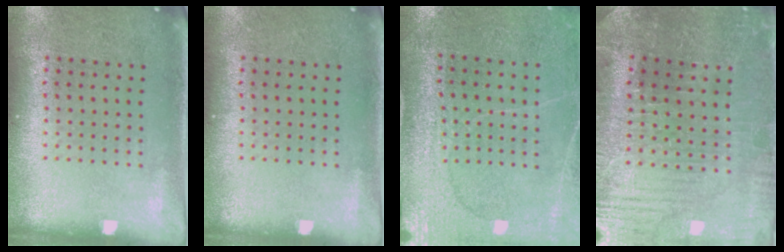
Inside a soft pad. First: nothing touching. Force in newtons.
{"total": 0.0}
{"total": 2.7, "press": 2.7, "slide": 0.4}
{"total": 1.6, "press": 1.6, "slide": 0.4}